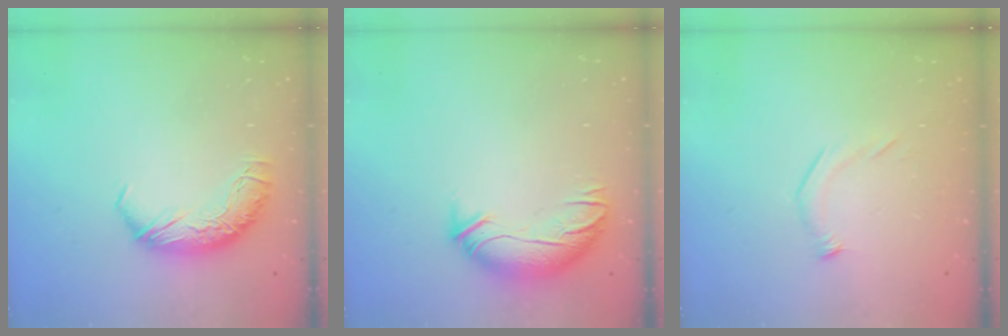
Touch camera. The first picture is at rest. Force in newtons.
{"total": 3.4, "press": 2.1, "slide": 2.7}
{"total": 7.7, "press": 7.6, "slide": 0.6}